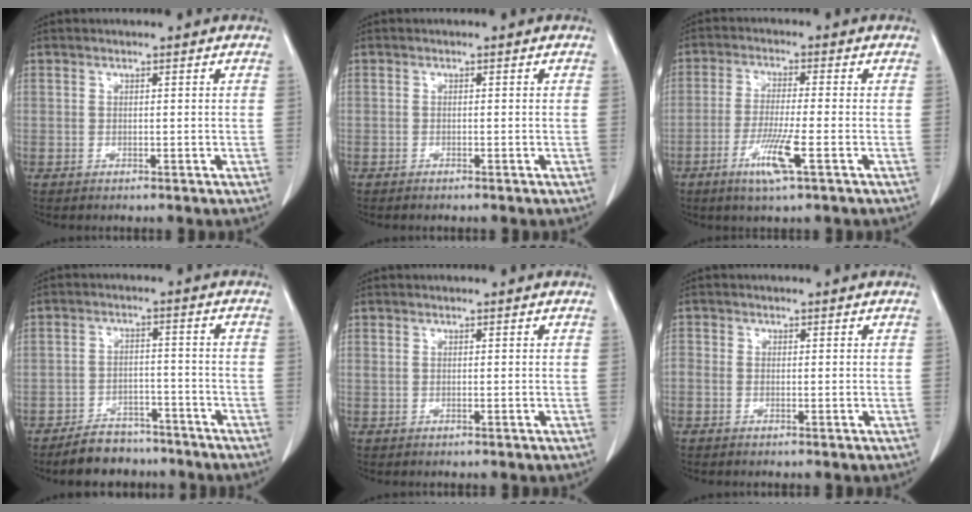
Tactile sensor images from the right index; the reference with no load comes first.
{"total": 0.6, "force": [-0.6, 0.0, 0.3], "torque": [-0.011, -0.001, -0.009]}
{"total": 6.9, "force": [-3.1, -0.1, 6.2], "torque": [-0.122, -0.015, -0.057]}
{"total": 7.4, "force": [-6.4, 3.4, 1.6], "torque": [-0.024, 0.004, -0.099]}
{"total": 0.0}
{"total": 1.5, "force": [-0.8, 1.0, 0.9], "torque": [-0.025, 0.004, -0.014]}